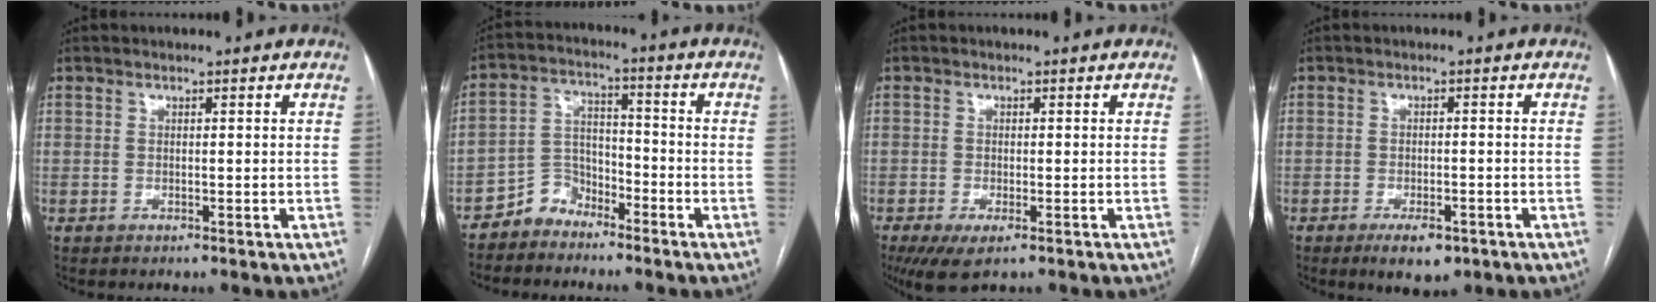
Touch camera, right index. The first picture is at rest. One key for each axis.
{"total": 5.5, "fx": -4.4, "fy": 3.2, "fz": 0.3, "tx": 0.004, "ty": 0.018, "tz": -0.086}
{"total": 4.5, "fx": -2.6, "fy": 1.4, "fz": 3.5, "tx": -0.061, "ty": -0.011, "tz": -0.039}
{"total": 5.1, "fx": -3.0, "fy": 1.9, "fz": 3.6, "tx": -0.058, "ty": -0.005, "tz": -0.038}